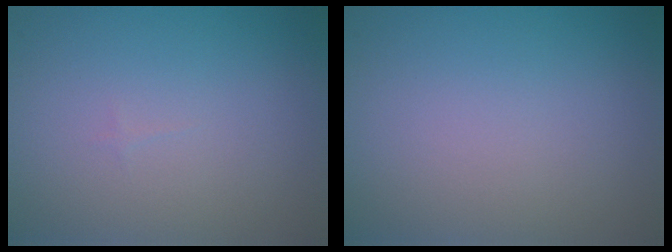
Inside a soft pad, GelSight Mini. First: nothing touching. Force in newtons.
{"total": 0.0}